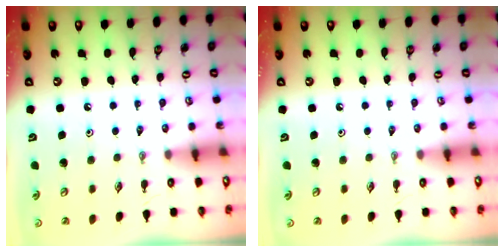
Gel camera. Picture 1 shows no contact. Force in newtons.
{"total": 0.0}